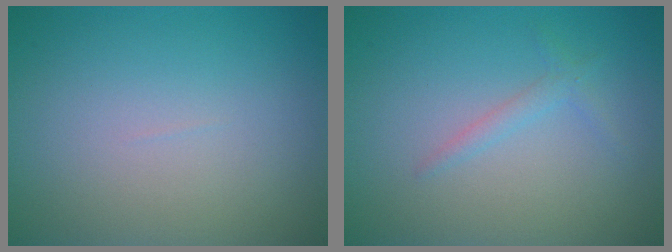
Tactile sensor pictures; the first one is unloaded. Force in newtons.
{"total": 1.1, "press": 1.1, "slide": 0.1}